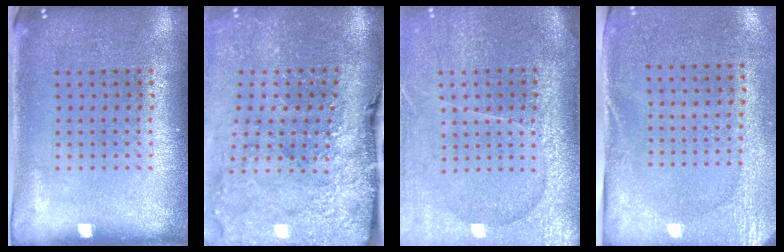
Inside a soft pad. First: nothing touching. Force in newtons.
{"total": 4.5, "press": 3.5, "slide": 2.8}
{"total": 4.2, "press": 3.5, "slide": 2.2}
{"total": 2.7, "press": 2.1, "slide": 1.6}